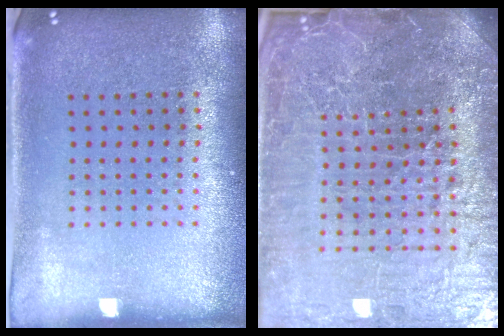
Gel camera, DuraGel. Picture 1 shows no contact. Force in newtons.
{"total": 6.9, "press": 6.1, "slide": 3.2}